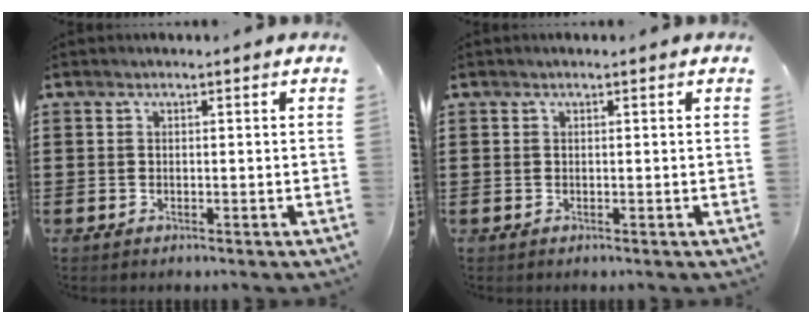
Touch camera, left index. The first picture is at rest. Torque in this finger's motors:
{"motor_torque": [-0.03, 0.17, -0.30, 0.00]}